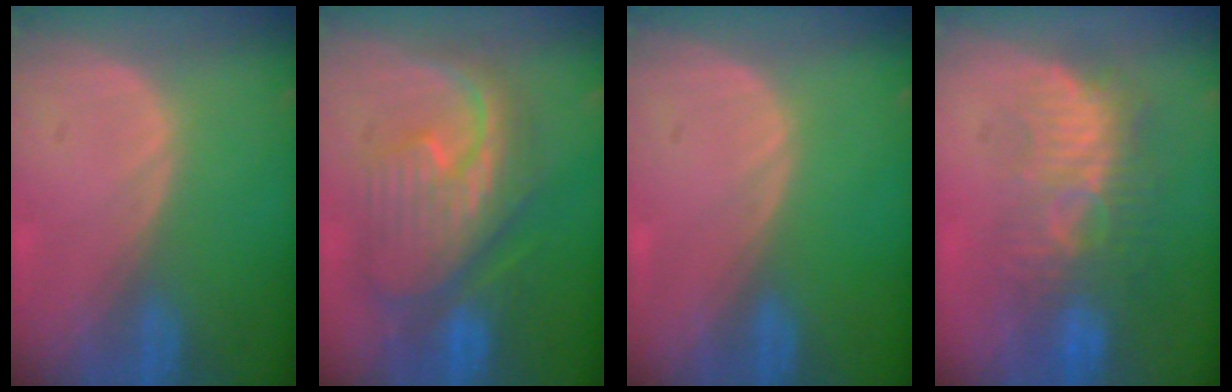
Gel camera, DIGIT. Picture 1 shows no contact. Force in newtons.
{"total": 11.1, "press": 11.1, "slide": 1.1}
{"total": 0.0}
{"total": 9.1, "press": 8.5, "slide": 3.3}